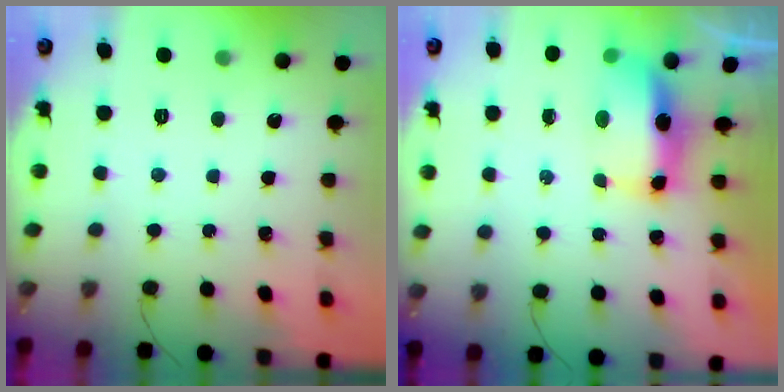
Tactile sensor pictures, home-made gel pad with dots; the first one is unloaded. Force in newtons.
{"total": 7.4, "press": 7.4, "slide": 0.8}